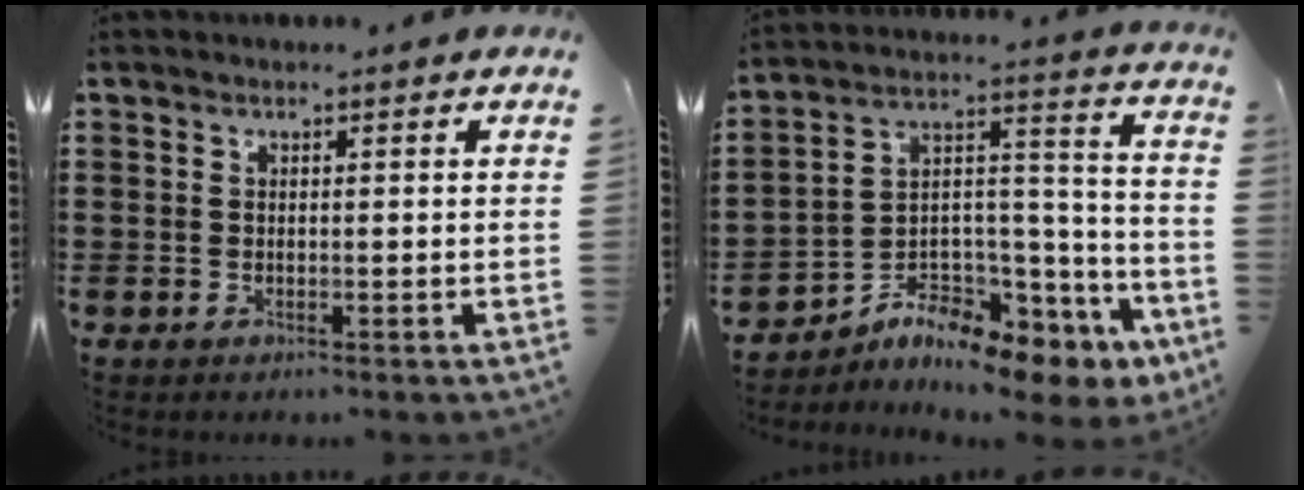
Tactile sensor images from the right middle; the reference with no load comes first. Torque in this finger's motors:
{"motor_torque": [2.09, -0.05, 0.33, 0.14]}